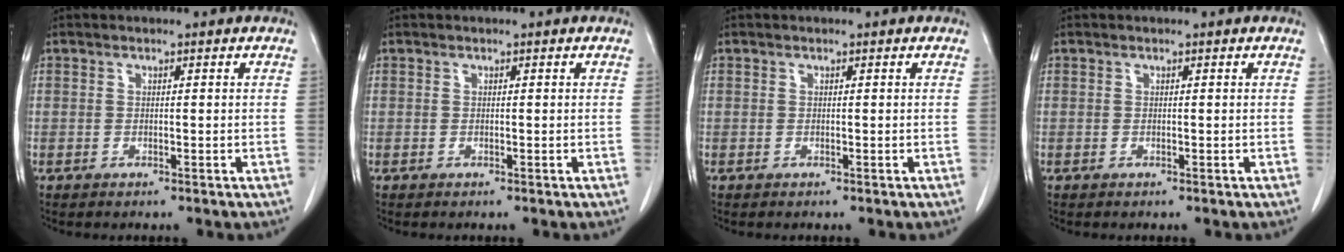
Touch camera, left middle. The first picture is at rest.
{"total": 0.0}
{"total": 0.0}
{"total": 0.0}